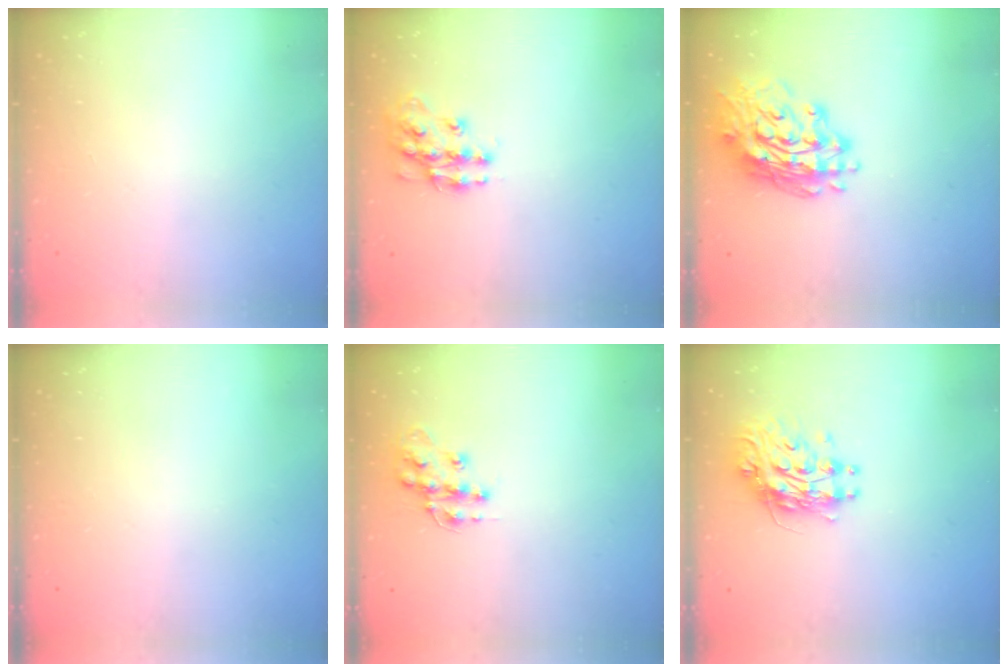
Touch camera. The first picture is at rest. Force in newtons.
{"total": 11.9, "press": 11.9, "slide": 0.9}
{"total": 18.5, "press": 18.4, "slide": 2.1}
{"total": 0.0}
{"total": 11.6, "press": 11.5, "slide": 0.8}
{"total": 10.7, "press": 10.7, "slide": 0.9}